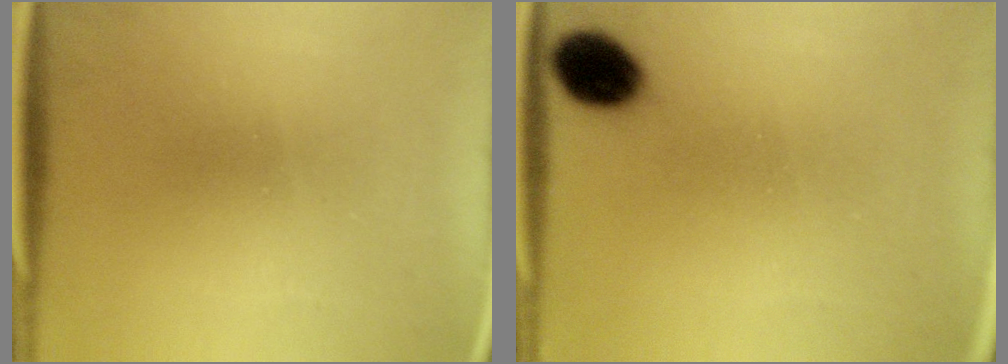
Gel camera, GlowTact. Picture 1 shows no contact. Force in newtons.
{"total": 7.1}